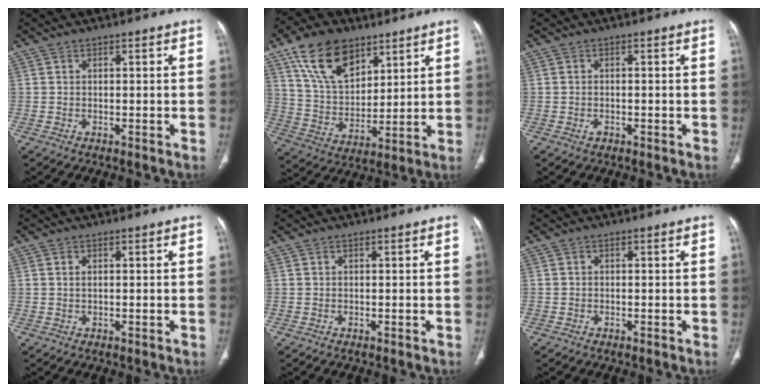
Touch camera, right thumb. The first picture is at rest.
{"total": 15.8, "force": [9.3, 9.2, 8.9], "torque": [-0.127, -0.037, 0.178]}
{"total": 1.0, "force": [-0.5, 0.6, 0.6], "torque": [-0.009, 0.005, -0.008]}
{"total": 0.9, "force": [0.4, 0.3, 0.7], "torque": [-0.017, 0.003, 0.010]}
{"total": 0.0}
{"total": 0.0}